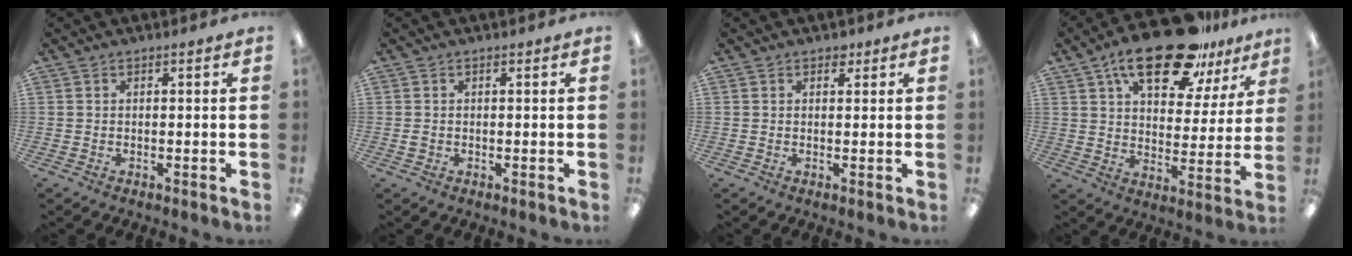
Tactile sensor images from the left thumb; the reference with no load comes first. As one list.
[{"total": 1.0, "force": [0.0, 0.8, 0.5], "torque": [-0.010, 0.004, -0.002]}, {"total": 1.8, "force": [1.2, 1.1, 0.8], "torque": [0.000, -0.004, 0.018]}, {"total": 21.0, "force": [14.0, 8.8, 13.0], "torque": [-0.208, -0.067, 0.234]}]